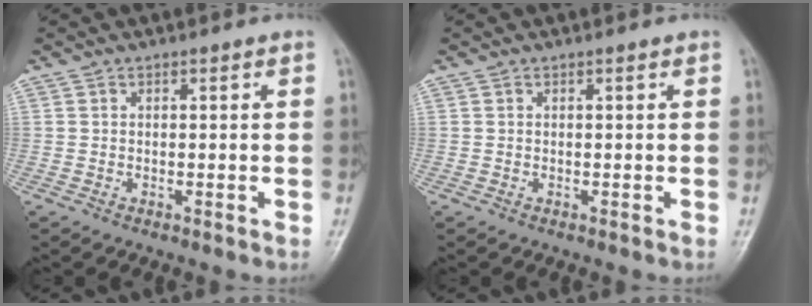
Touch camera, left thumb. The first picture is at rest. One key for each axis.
{"total": 0.0}